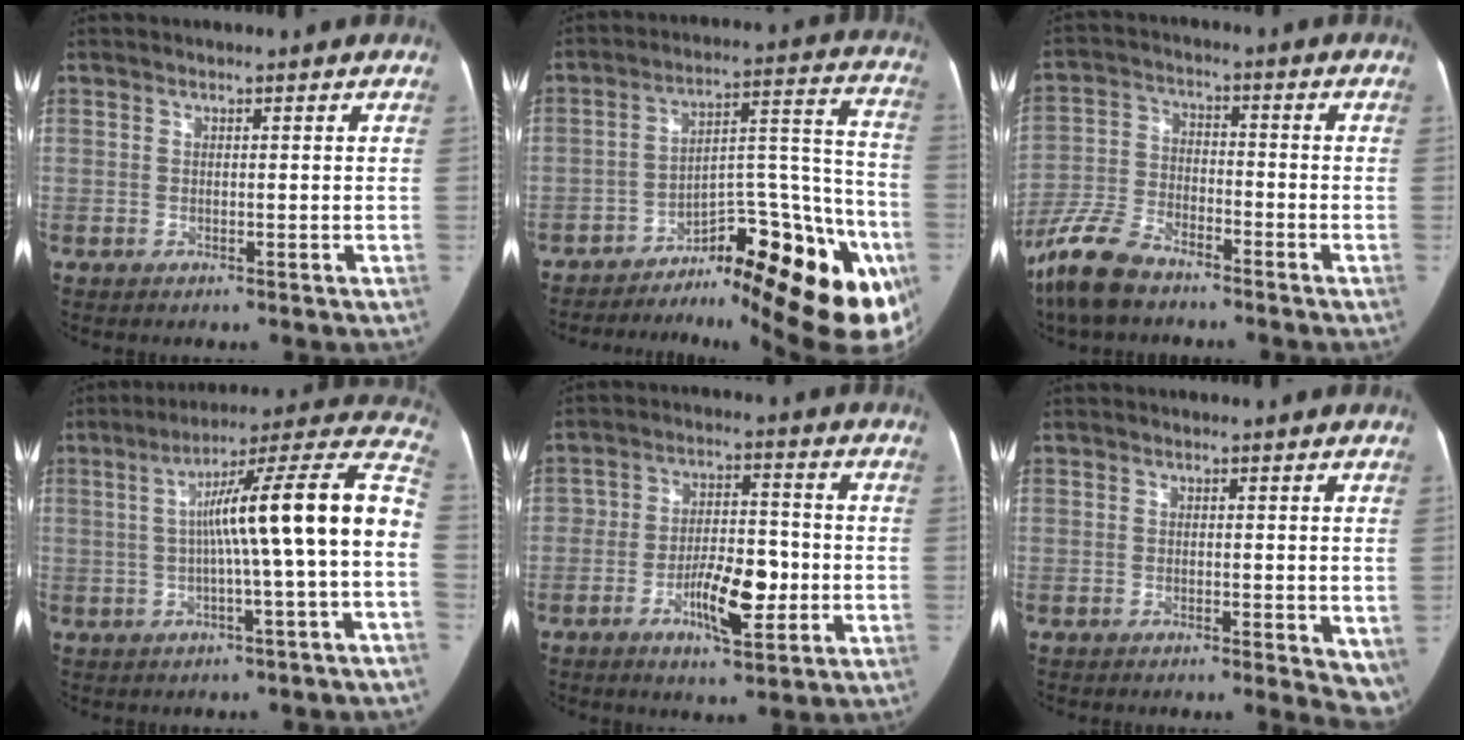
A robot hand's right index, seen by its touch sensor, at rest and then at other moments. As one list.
[{"total": 24.0, "force": [-15.7, 6.0, 17.2], "torque": [-0.142, 0.041, -0.214]}, {"total": 9.3, "force": [-7.4, 3.4, 4.4], "torque": [-0.109, -0.021, -0.148]}, {"total": 15.8, "force": [-0.7, -0.6, 15.8], "torque": [-0.227, 0.044, -0.019]}, {"total": 8.5, "force": [-2.9, 3.3, 7.3], "torque": [-0.123, 0.003, -0.050]}, {"total": 5.2, "force": [-2.6, 1.8, 4.1], "torque": [-0.032, -0.009, -0.039]}]